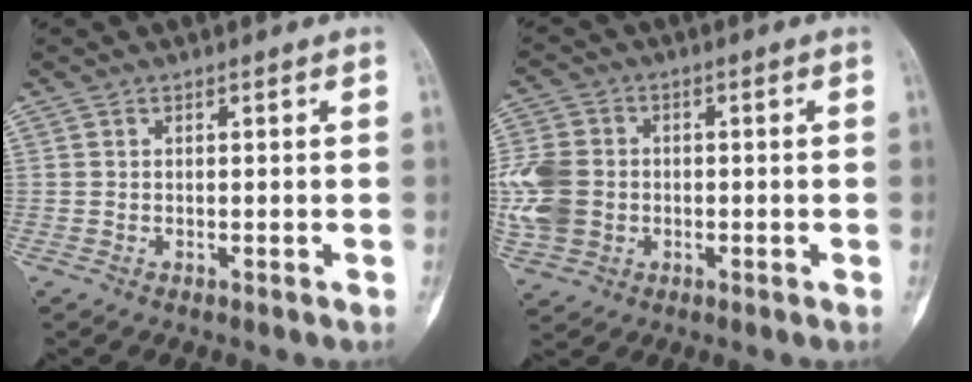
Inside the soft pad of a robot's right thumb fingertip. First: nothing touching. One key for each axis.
{"total": 11.9, "fx": -0.8, "fy": 9.7, "fz": 6.8, "tx": -0.160, "ty": 0.007, "tz": -0.011}